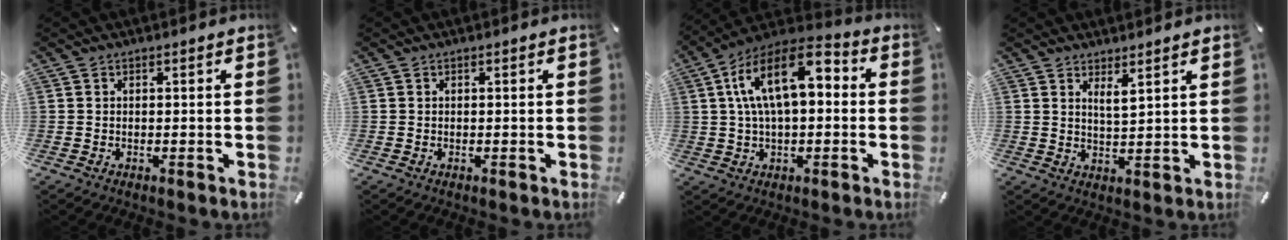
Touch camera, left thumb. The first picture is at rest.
{"total": 0.0}
{"total": 15.0, "force": [3.6, 8.0, 12.1], "torque": [-0.234, -0.003, 0.062]}
{"total": 3.4, "force": [2.6, 0.6, 2.1], "torque": [-0.030, -0.014, 0.042]}